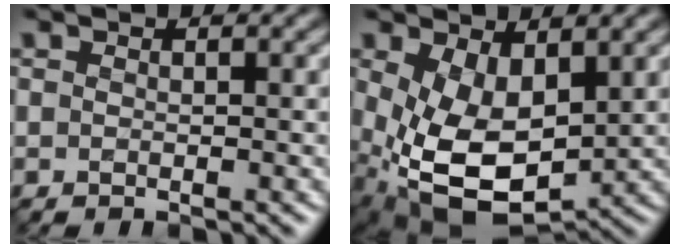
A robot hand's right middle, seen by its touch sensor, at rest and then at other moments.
{"total": 8.4, "force": [-0.4, 5.1, 6.6], "torque": [-0.155, -0.027, 0.009]}